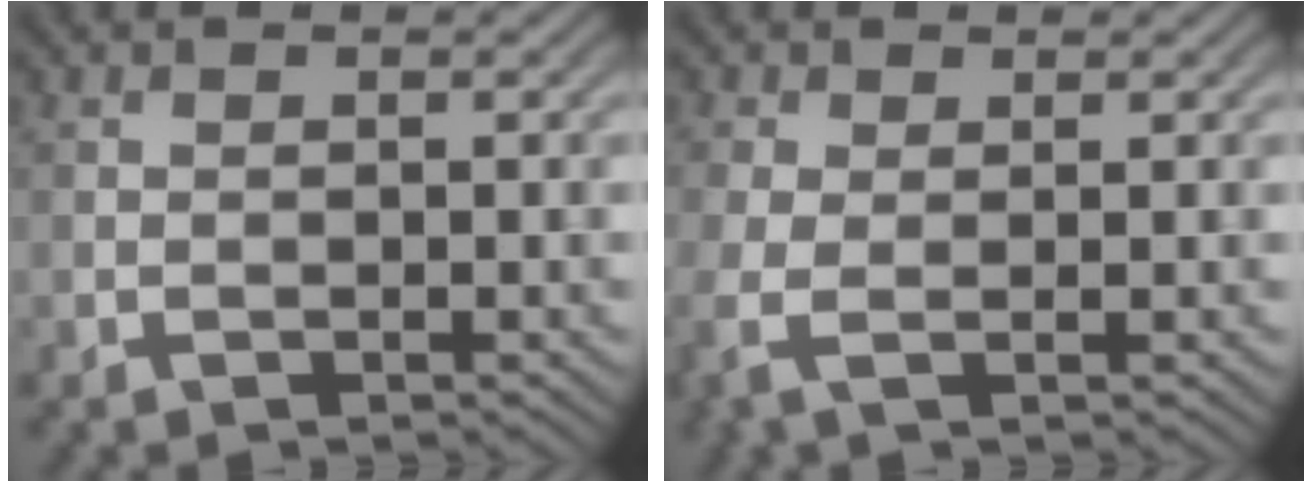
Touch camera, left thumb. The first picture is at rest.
{"total": 2.8, "force": [-0.3, 1.0, 2.6], "torque": [-0.080, -0.004, -0.012]}